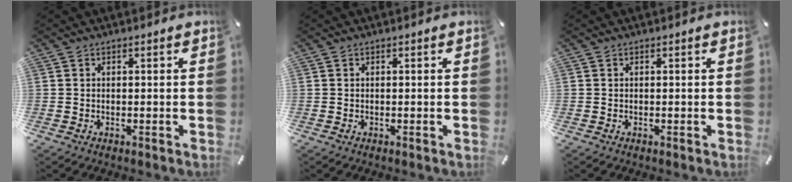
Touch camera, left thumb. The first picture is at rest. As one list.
[{"total": 0.0}, {"total": 0.0}]